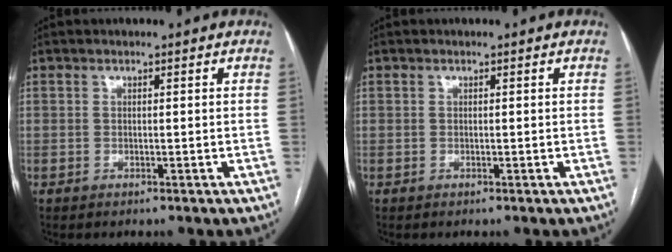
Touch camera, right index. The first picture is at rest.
{"total": 0.0}